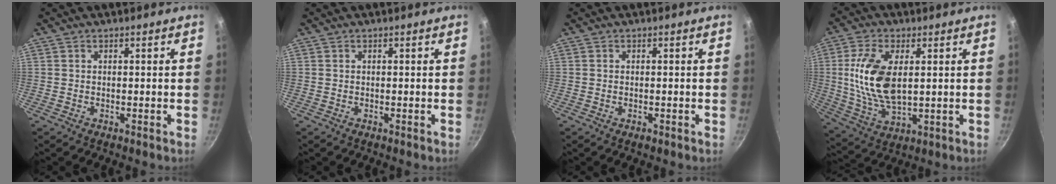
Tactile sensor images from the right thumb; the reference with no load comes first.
{"total": 0.0}
{"total": 0.8, "force": [-0.4, 0.4, 0.6], "torque": [-0.008, 0.001, -0.007]}
{"total": 13.7, "force": [1.9, 7.2, 11.5], "torque": [-0.222, -0.008, 0.043]}